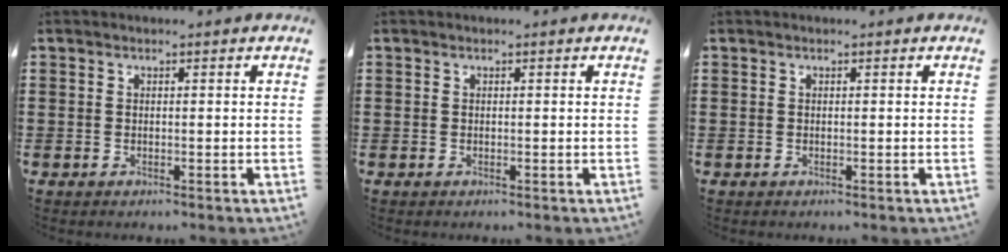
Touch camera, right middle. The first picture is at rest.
{"total": 0.0}
{"total": 0.0}